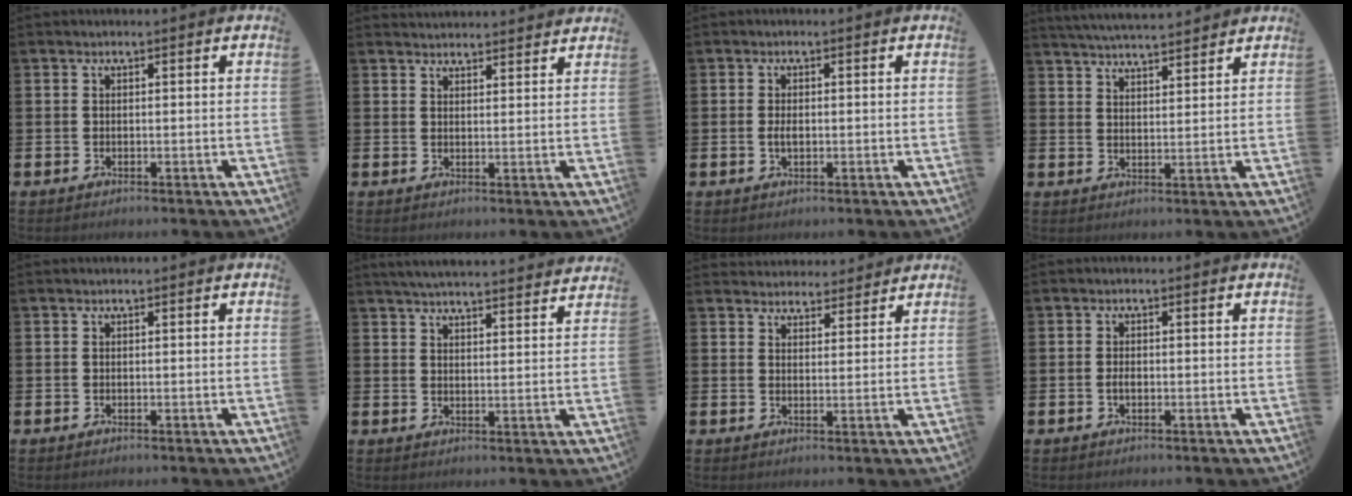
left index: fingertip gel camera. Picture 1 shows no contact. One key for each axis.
{"total": 2.9, "fx": 2.8, "fy": 0.4, "fz": -0.1, "tx": 0.008, "ty": -0.019, "tz": 0.050}
{"total": 1.6, "fx": -0.1, "fy": 0.9, "fz": 1.4, "tx": -0.021, "ty": 0.002, "tz": -0.004}
{"total": 5.0, "fx": 4.9, "fy": 0.2, "fz": 0.5, "tx": -0.021, "ty": -0.025, "tz": 0.090}
{"total": 0.0}
{"total": 4.9, "fx": 4.9, "fy": 0.0, "fz": 0.6, "tx": -0.020, "ty": -0.031, "tz": 0.085}
{"total": 3.8, "fx": 3.7, "fy": 0.9, "fz": -0.3, "tx": -0.003, "ty": -0.017, "tz": 0.068}
{"total": 1.3, "fx": -0.3, "fy": 0.8, "fz": 1.0, "tx": -0.014, "ty": 0.001, "tz": -0.007}